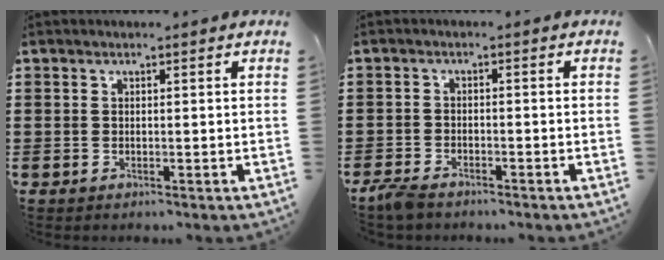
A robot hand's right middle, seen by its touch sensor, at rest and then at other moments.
{"total": 2.4, "force": [-2.0, 0.8, 1.1], "torque": [-0.035, 0.001, -0.045]}